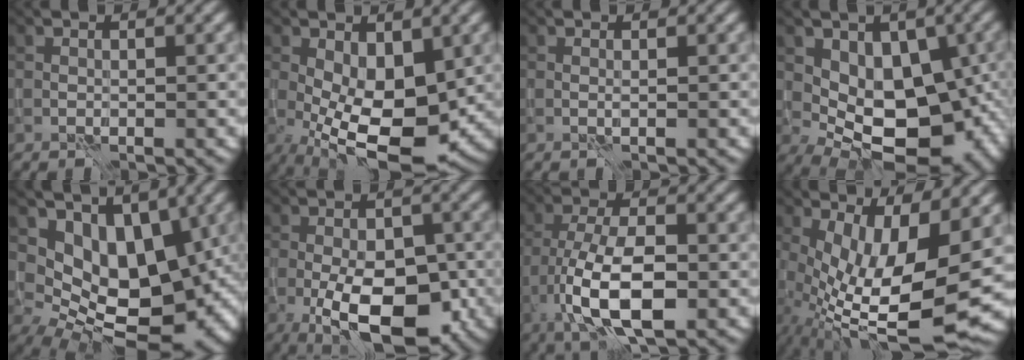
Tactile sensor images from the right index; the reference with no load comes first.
{"total": 8.6, "force": [-1.8, 4.1, 7.3], "torque": [-0.131, -0.006, -0.034]}
{"total": 0.0}
{"total": 10.8, "force": [0.1, 7.1, 8.2], "torque": [-0.094, -0.020, 0.008]}
{"total": 10.3, "force": [1.6, 6.6, 7.8], "torque": [-0.108, -0.023, 0.035]}
{"total": 9.9, "force": [-3.4, 4.6, 8.0], "torque": [-0.114, -0.007, -0.059]}
{"total": 8.2, "force": [-3.2, 3.2, 6.9], "torque": [-0.134, 0.000, -0.062]}
{"total": 12.2, "force": [-1.1, 3.8, 11.5], "torque": [-0.199, -0.024, -0.004]}